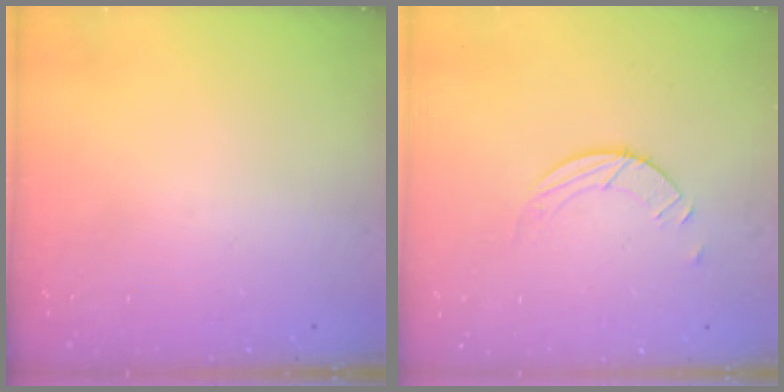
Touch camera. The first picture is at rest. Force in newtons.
{"total": 2.5, "press": 2.4, "slide": 0.2}